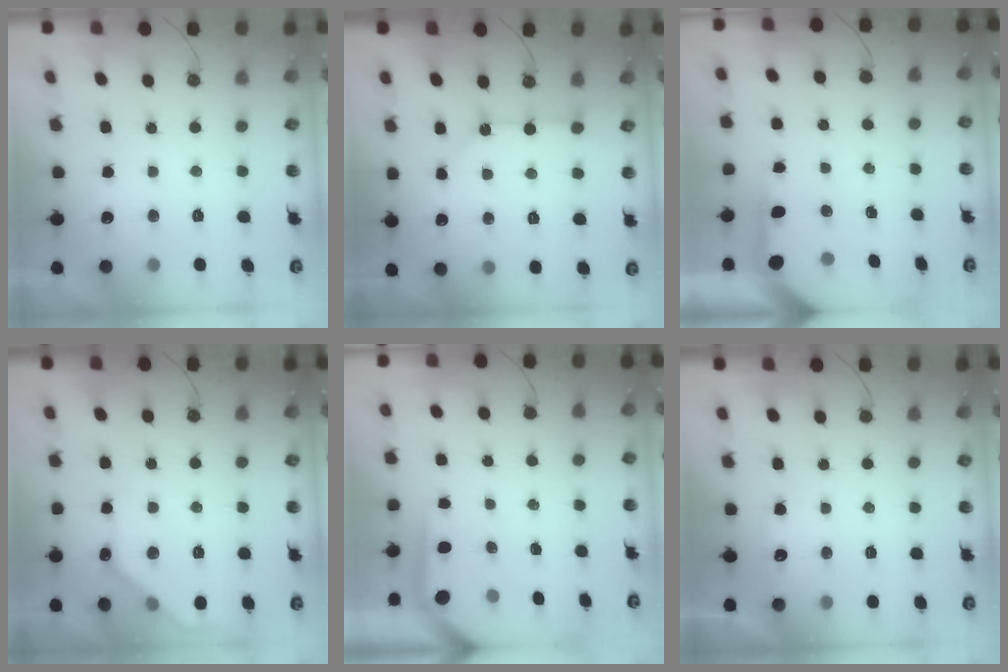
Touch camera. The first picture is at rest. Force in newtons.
{"total": 2.5, "press": 2.5, "slide": 0.2}
{"total": 3.8, "press": 3.8, "slide": 0.3}
{"total": 9.5, "press": 9.5, "slide": 0.3}
{"total": 3.6, "press": 3.6, "slide": 0.3}
{"total": 4.2, "press": 4.1, "slide": 0.6}